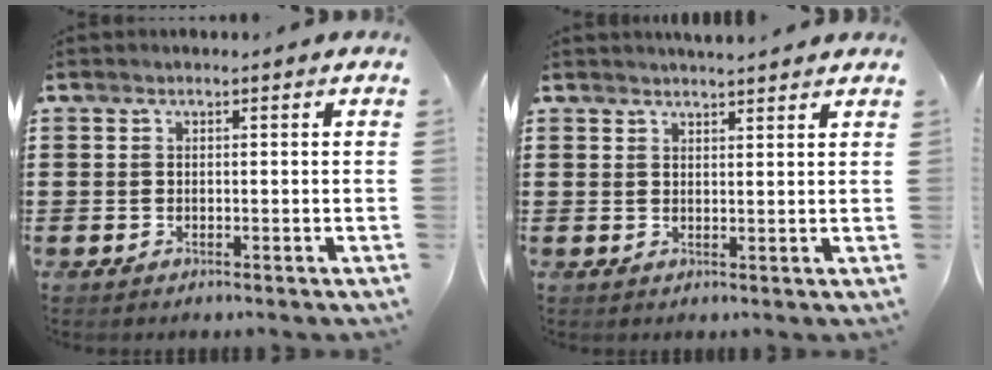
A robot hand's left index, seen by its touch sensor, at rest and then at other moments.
{"total": 2.3, "force": [2.2, -0.1, 0.2], "torque": [-0.010, -0.003, 0.043]}